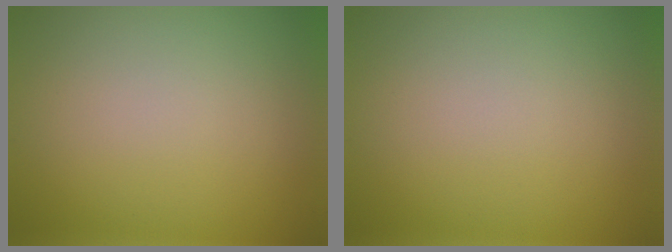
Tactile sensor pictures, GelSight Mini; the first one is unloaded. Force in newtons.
{"total": 0.0}